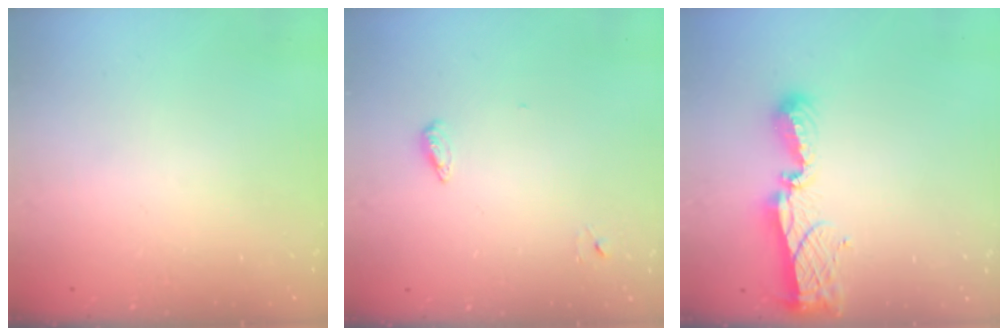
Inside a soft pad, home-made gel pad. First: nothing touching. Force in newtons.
{"total": 4.6, "press": 4.4, "slide": 1.0}
{"total": 8.4, "press": 8.4, "slide": 0.8}